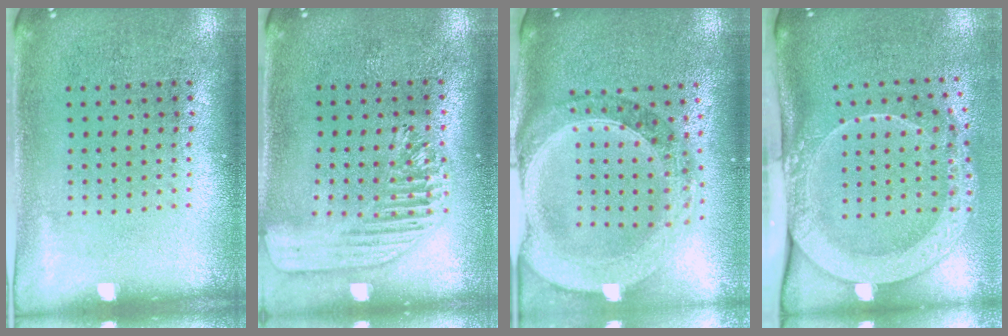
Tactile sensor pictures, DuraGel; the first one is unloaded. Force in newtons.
{"total": 1.7, "press": 1.5, "slide": 0.8}
{"total": 1.8, "press": 1.7, "slide": 0.5}
{"total": 3.0, "press": 2.2, "slide": 2.1}